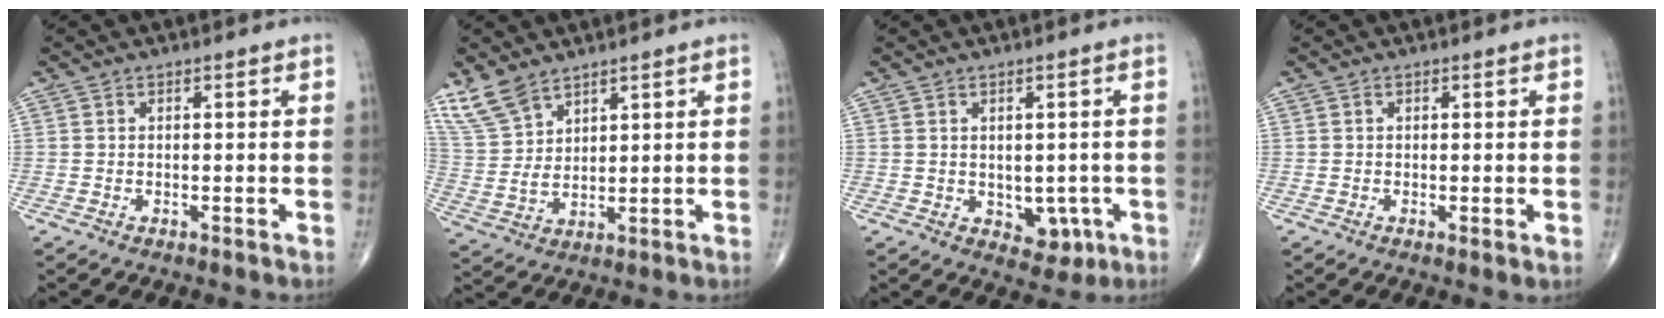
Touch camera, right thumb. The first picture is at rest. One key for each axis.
{"total": 8.1, "fx": 6.2, "fy": 3.7, "fz": 3.7, "tx": -0.077, "ty": -0.017, "tz": 0.142}
{"total": 5.4, "fx": -1.0, "fy": 3.9, "fz": 3.6, "tx": -0.018, "ty": -0.002, "tz": -0.002}
{"total": 1.0, "fx": 0.0, "fy": 0.2, "fz": 1.0, "tx": -0.019, "ty": -0.005, "tz": -0.001}